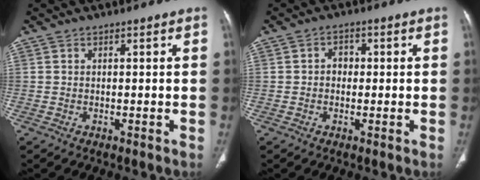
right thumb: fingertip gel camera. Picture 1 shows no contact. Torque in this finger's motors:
{"motor_torque": [-0.31, 0.18, 0.00, 0.29, 0.05]}